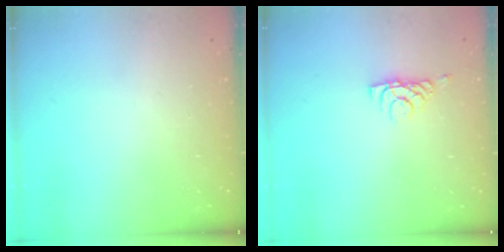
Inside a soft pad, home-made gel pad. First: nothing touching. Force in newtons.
{"total": 6.0, "press": 6.0, "slide": 0.8}